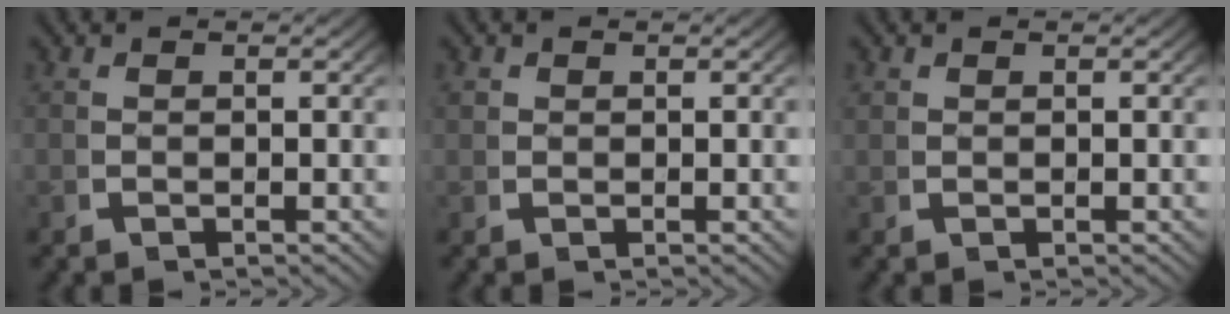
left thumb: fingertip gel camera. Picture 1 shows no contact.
{"total": 0.9, "force": [0.5, 0.8, 0.2], "torque": [-0.009, -0.008, 0.015]}
{"total": 0.7, "force": [0.6, 0.4, 0.1], "torque": [-0.005, -0.004, 0.016]}